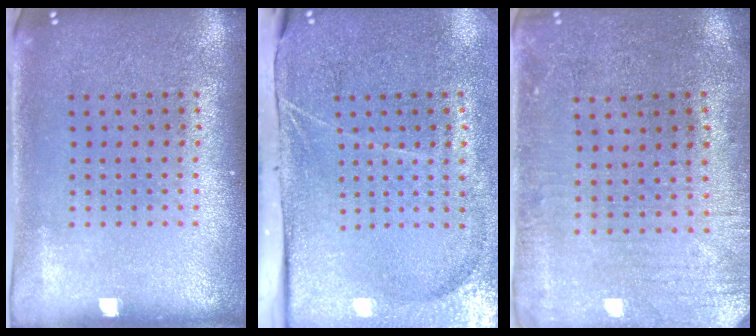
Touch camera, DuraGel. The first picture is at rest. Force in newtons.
{"total": 4.3, "press": 3.5, "slide": 2.6}
{"total": 0.5, "press": 0.3, "slide": 0.5}